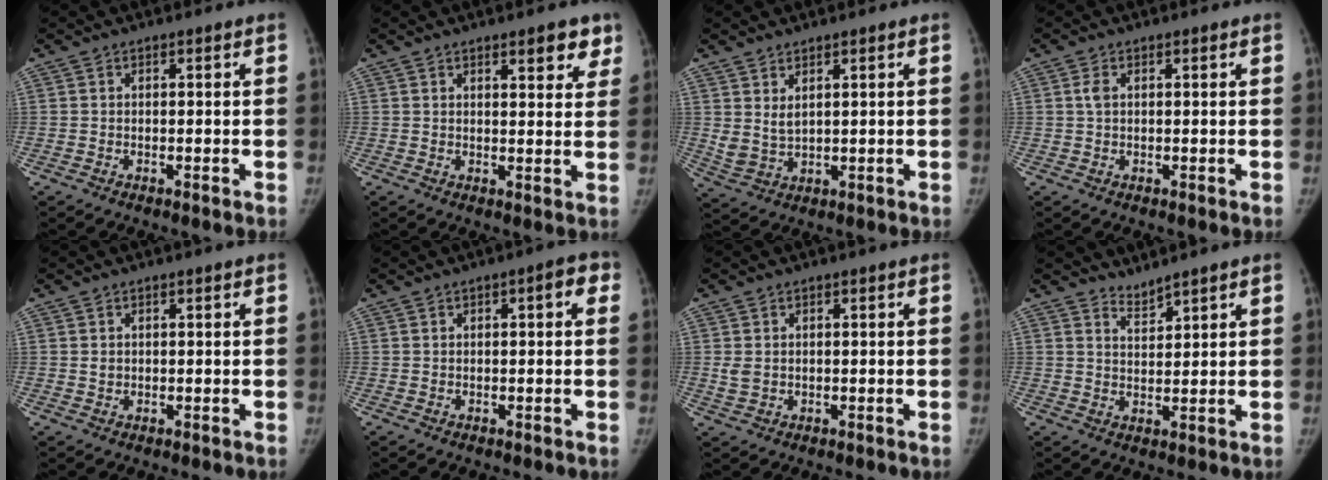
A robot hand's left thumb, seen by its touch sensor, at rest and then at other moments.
{"total": 5.5, "force": [3.6, 2.1, 3.6], "torque": [-0.015, -0.018, 0.041]}
{"total": 3.9, "force": [1.9, 1.9, 2.8], "torque": [-0.054, -0.018, 0.051]}
{"total": 1.6, "force": [0.5, 0.9, 1.2], "torque": [-0.024, 0.003, 0.010]}
{"total": 0.8, "force": [0.2, 0.7, 0.4], "torque": [-0.001, -0.001, 0.004]}
{"total": 3.2, "force": [0.9, 1.3, 2.8], "torque": [-0.029, 0.013, 0.007]}
{"total": 2.1, "force": [0.3, 1.6, 1.2], "torque": [-0.023, -0.003, 0.010]}
{"total": 2.6, "force": [2.6, 0.0, 0.2], "torque": [0.004, -0.026, 0.053]}